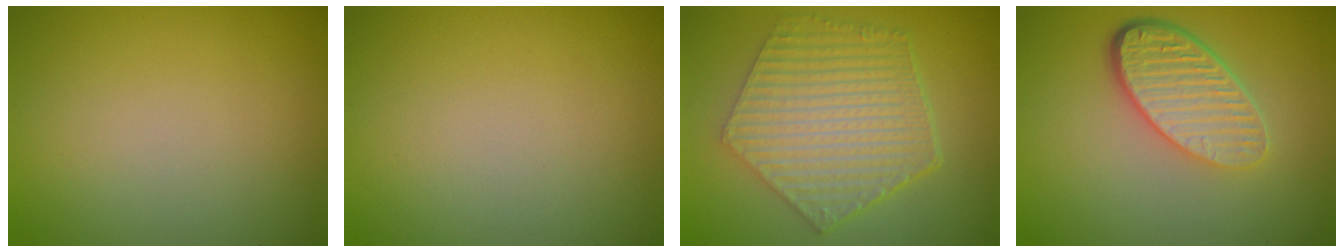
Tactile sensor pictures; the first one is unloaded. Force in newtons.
{"total": 0.0}
{"total": 6.8, "press": 4.9, "slide": 4.7}
{"total": 5.3, "press": 3.8, "slide": 3.6}